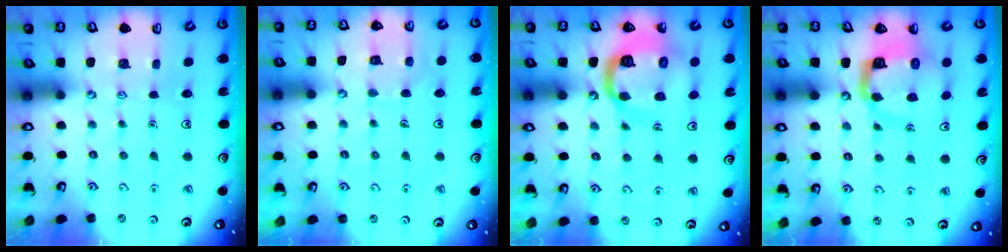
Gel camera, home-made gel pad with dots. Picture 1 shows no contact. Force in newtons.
{"total": 6.2, "press": 6.2, "slide": 0.5}
{"total": 15.1, "press": 15.0, "slide": 1.8}
{"total": 9.6, "press": 9.5, "slide": 1.4}